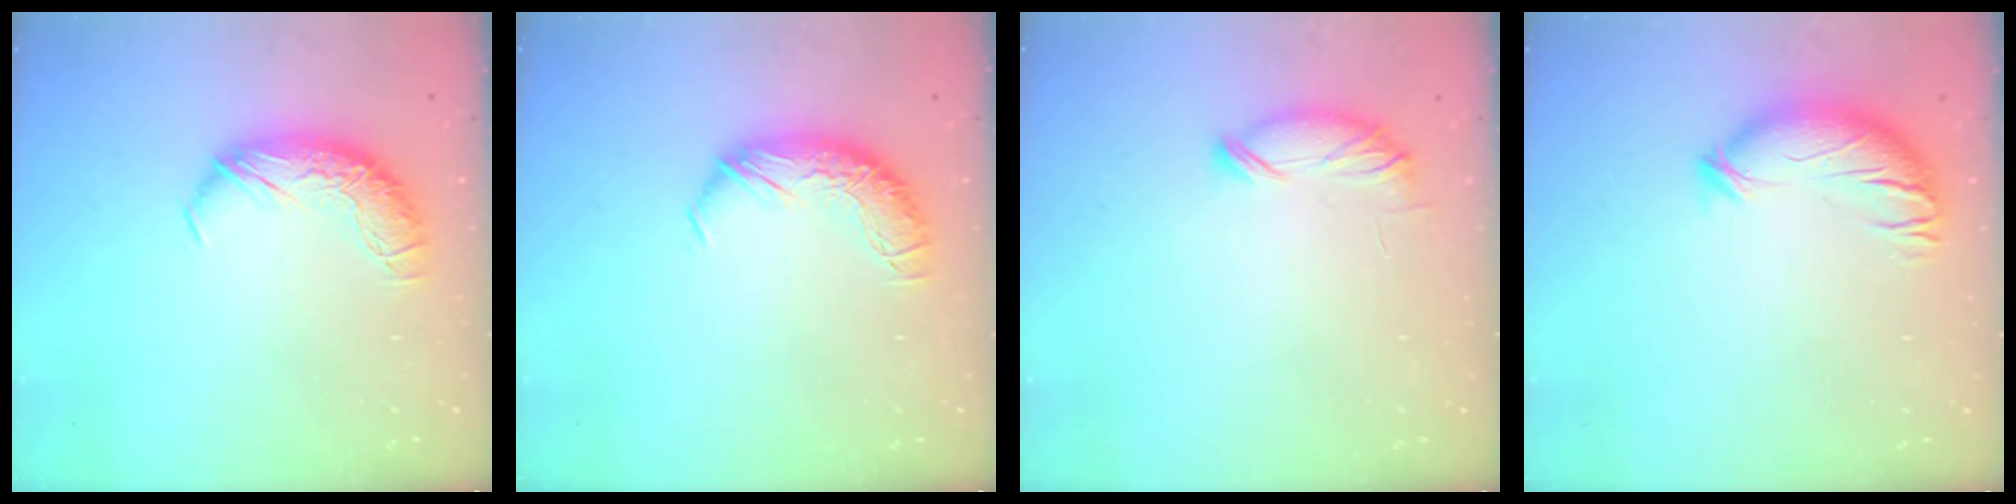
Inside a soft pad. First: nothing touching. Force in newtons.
{"total": 0.0}
{"total": 6.7, "press": 6.7, "slide": 0.3}
{"total": 3.8, "press": 3.0, "slide": 2.3}